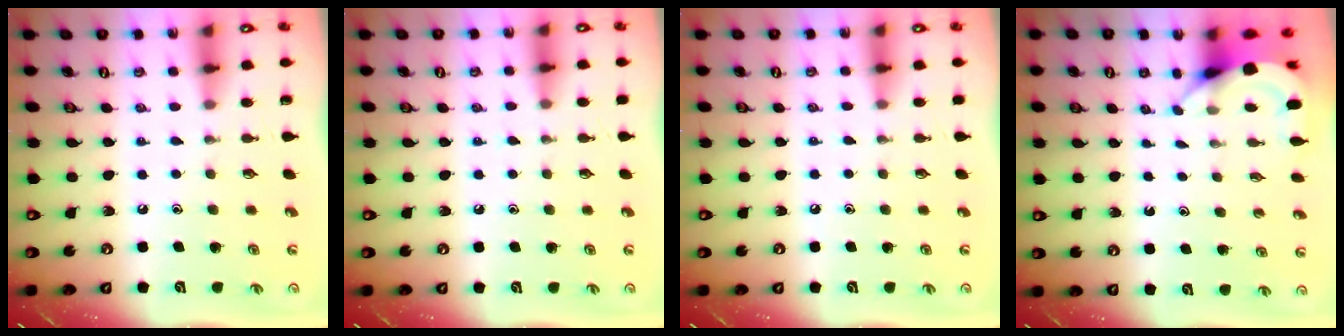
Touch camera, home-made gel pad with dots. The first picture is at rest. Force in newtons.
{"total": 3.0, "press": 3.0, "slide": 0.5}
{"total": 4.1, "press": 4.0, "slide": 0.7}
{"total": 3.6, "press": 3.6, "slide": 0.2}